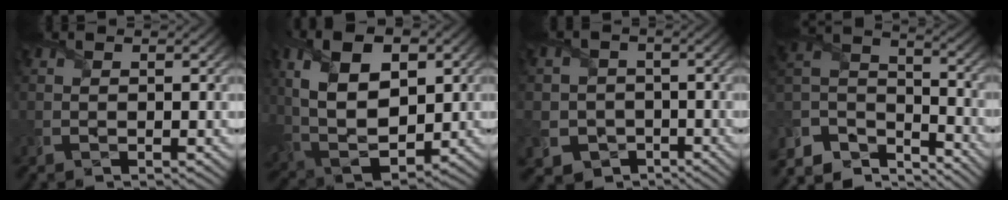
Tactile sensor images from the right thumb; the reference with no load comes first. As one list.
[{"total": 13.6, "force": [3.1, 7.9, 10.6], "torque": [-0.215, 0.004, 0.057]}, {"total": 6.5, "force": [-1.7, 6.2, 1.1], "torque": [-0.049, -0.005, -0.059]}, {"total": 9.8, "force": [-7.9, 4.3, 4.0], "torque": [-0.106, -0.002, -0.155]}]